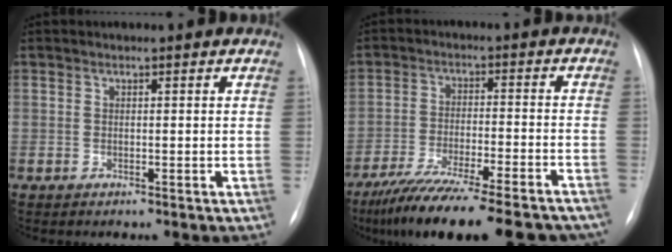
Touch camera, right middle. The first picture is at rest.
{"total": 22.9, "force": [-19.3, 3.5, 11.9], "torque": [-0.152, -0.025, -0.279]}